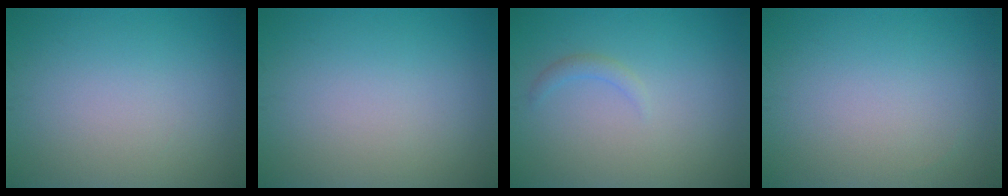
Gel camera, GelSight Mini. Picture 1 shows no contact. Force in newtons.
{"total": 0.0}
{"total": 1.0, "press": 1.0, "slide": 0.2}
{"total": 0.0}